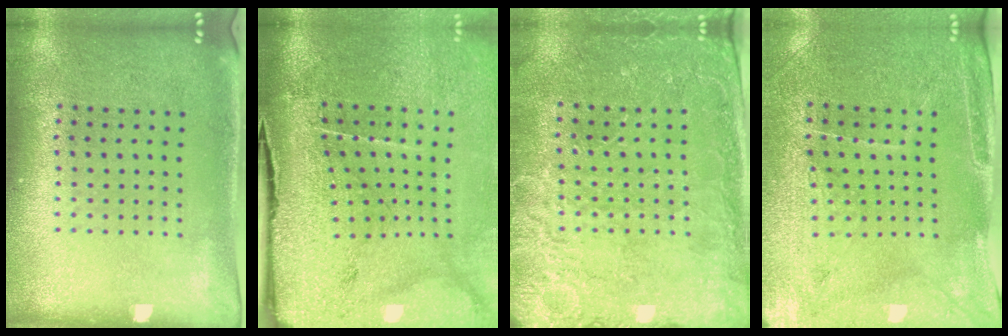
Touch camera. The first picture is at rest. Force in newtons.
{"total": 3.8, "press": 3.3, "slide": 1.8}
{"total": 3.0, "press": 3.0, "slide": 0.5}
{"total": 3.3, "press": 3.1, "slide": 1.0}